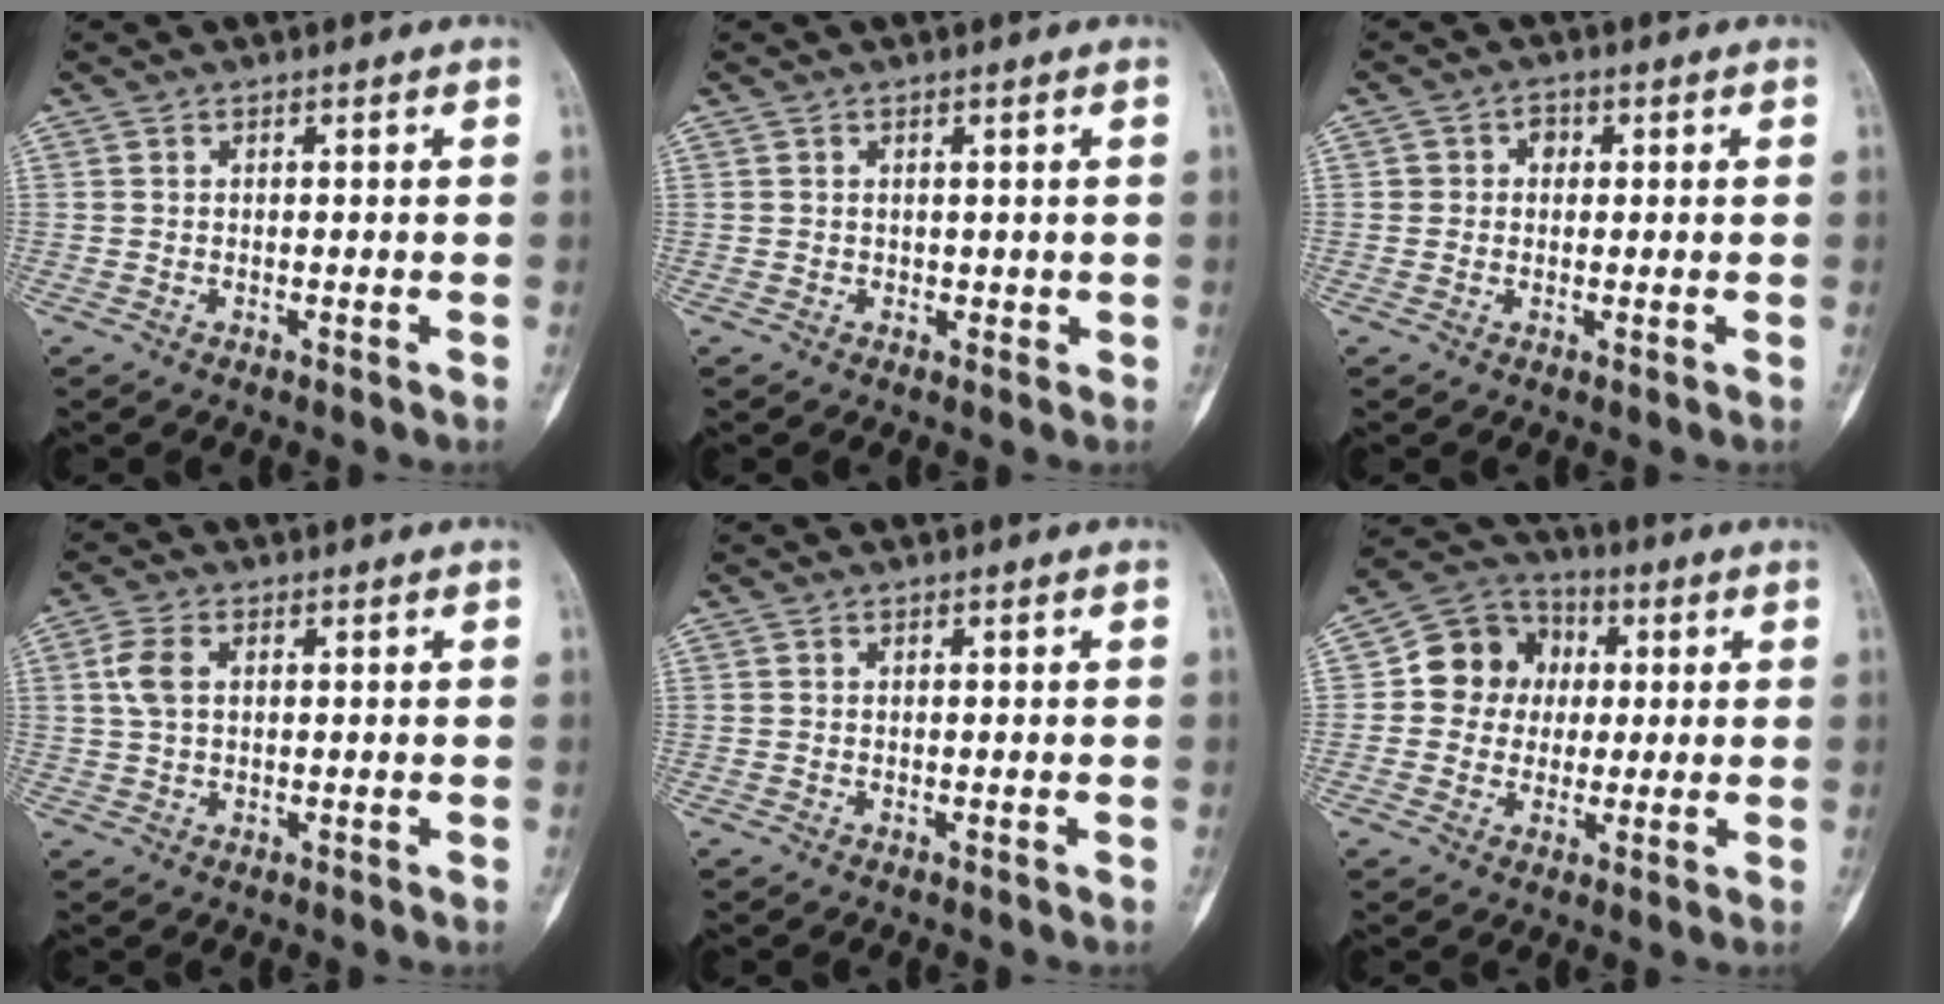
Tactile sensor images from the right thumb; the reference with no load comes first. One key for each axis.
{"total": 0.7, "fx": 0.3, "fy": 0.6, "fz": 0.1, "tx": 0.009, "ty": 0.002, "tz": 0.004}
{"total": 2.5, "fx": 0.4, "fy": 2.3, "fz": 1.0, "tx": 0.003, "ty": 0.005, "tz": 0.001}
{"total": 4.5, "fx": 1.0, "fy": 2.7, "fz": 3.4, "tx": -0.082, "ty": 0.008, "tz": 0.019}
{"total": 0.0}
{"total": 10.6, "fx": 1.2, "fy": 9.6, "fz": 4.4, "tx": -0.032, "ty": 0.017, "tz": 0.010}